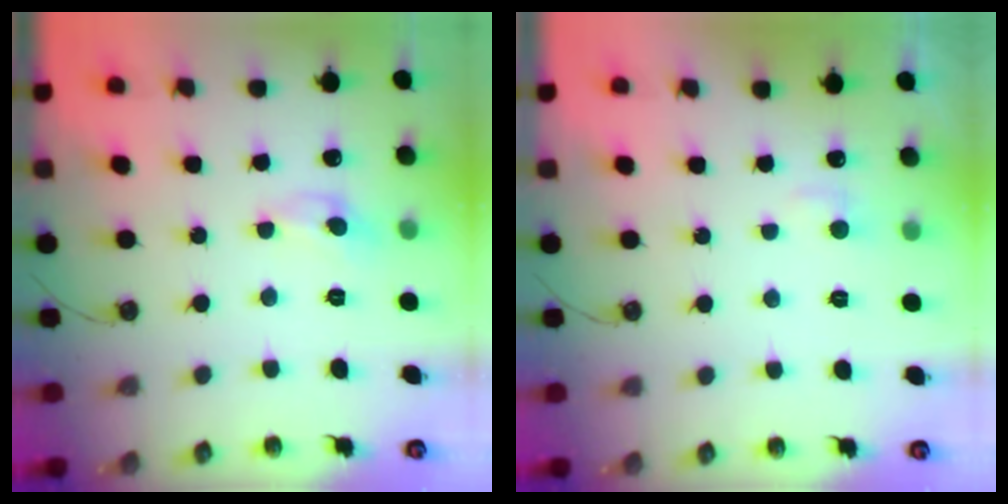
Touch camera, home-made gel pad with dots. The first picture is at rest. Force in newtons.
{"total": 1.5, "press": 1.2, "slide": 0.8}